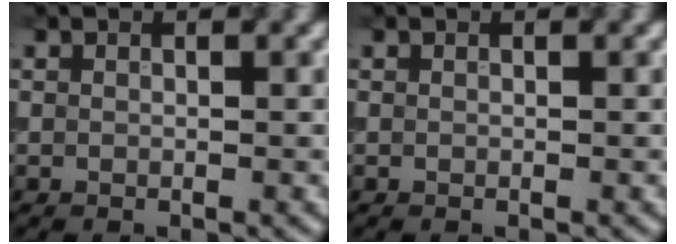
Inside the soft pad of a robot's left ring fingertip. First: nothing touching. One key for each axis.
{"total": 0.0}